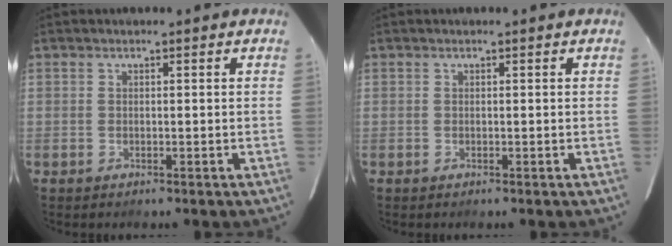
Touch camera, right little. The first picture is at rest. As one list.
[{"total": 0.0}]